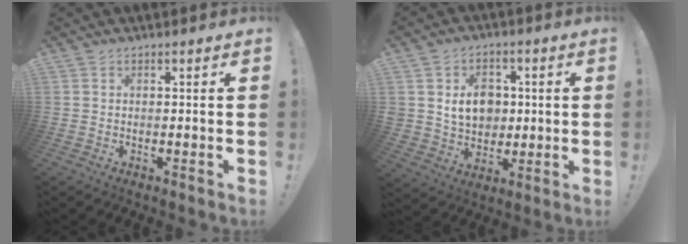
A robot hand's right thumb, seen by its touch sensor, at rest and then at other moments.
{"total": 11.4, "force": [2.3, 9.8, 5.4], "torque": [-0.081, -0.007, 0.052]}